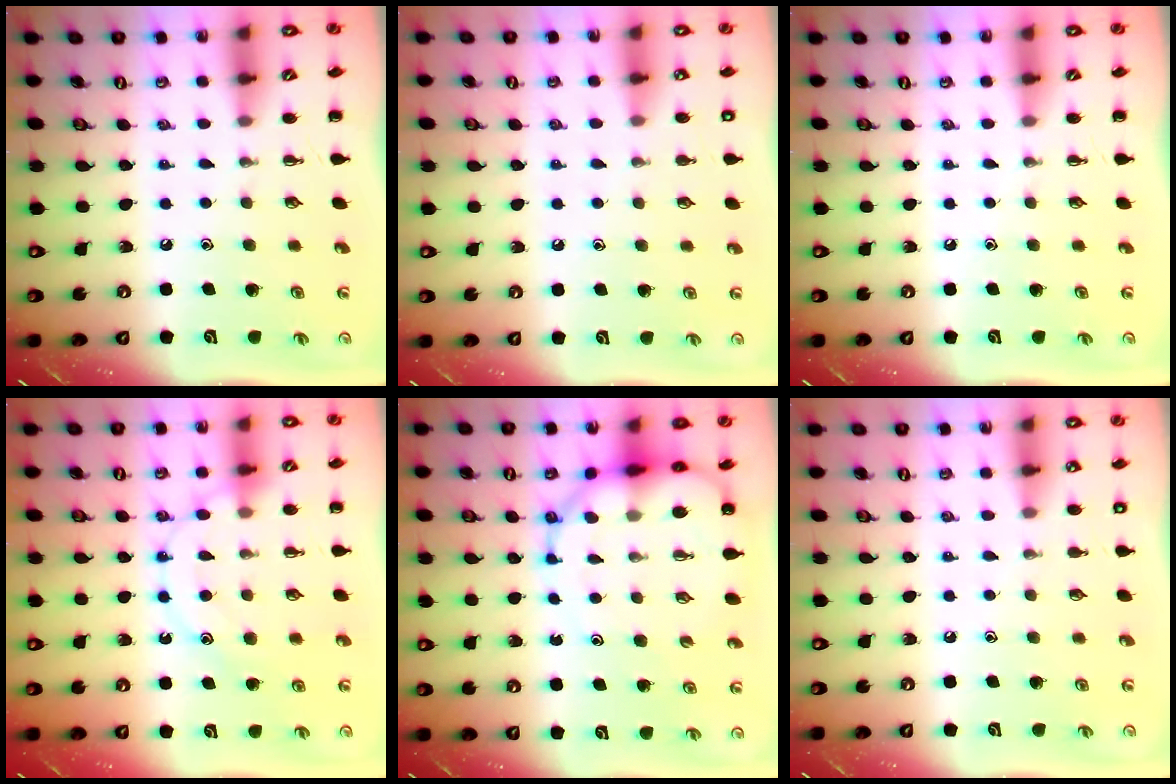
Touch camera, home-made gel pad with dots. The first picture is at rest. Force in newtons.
{"total": 1.4, "press": 1.4, "slide": 0.1}
{"total": 0.0}
{"total": 12.0, "press": 12.0, "slide": 0.9}
{"total": 11.3, "press": 10.9, "slide": 3.1}
{"total": 1.1, "press": 1.1, "slide": 0.2}